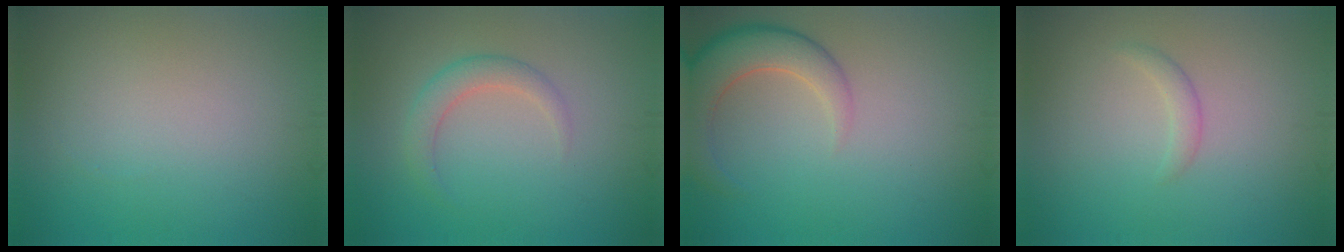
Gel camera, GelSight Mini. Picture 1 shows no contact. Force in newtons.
{"total": 2.2, "press": 2.2, "slide": 0.2}
{"total": 5.0, "press": 5.0, "slide": 0.4}
{"total": 1.1, "press": 1.1, "slide": 0.1}